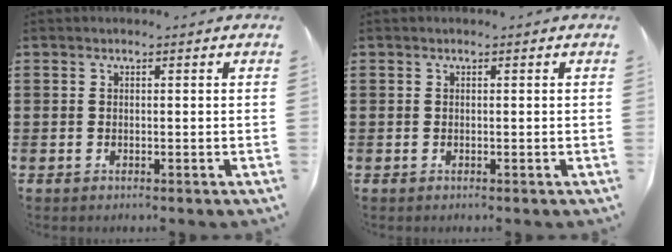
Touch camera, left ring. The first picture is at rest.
{"total": 0.0}